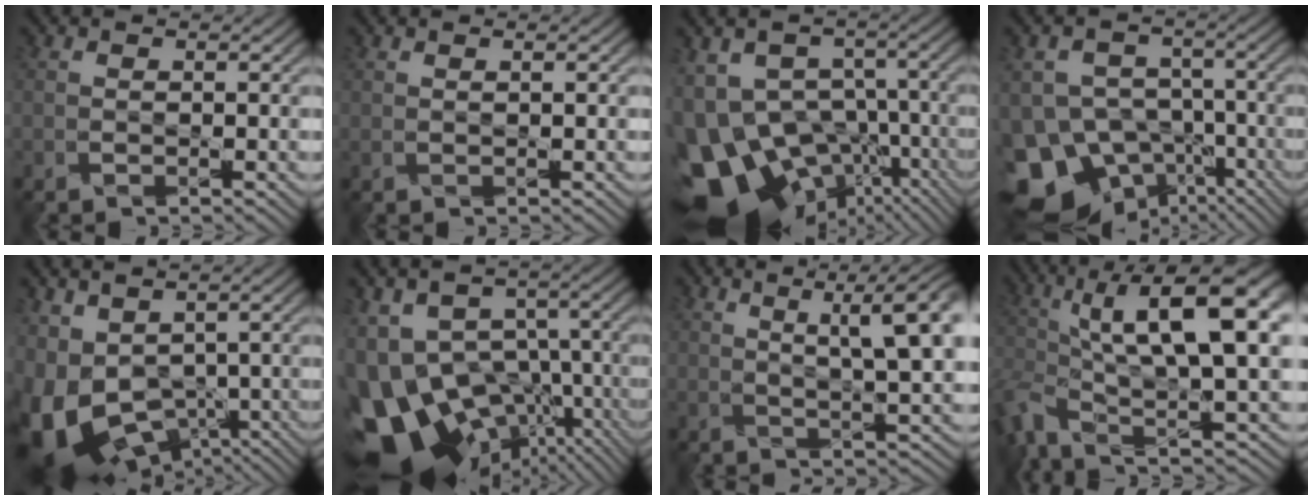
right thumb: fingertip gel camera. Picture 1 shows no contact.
{"total": 0.6, "force": [0.5, 0.0, 0.4], "torque": [-0.003, 0.008, 0.007]}
{"total": 16.1, "force": [-8.0, 11.1, 8.6], "torque": [-0.198, -0.022, -0.113]}
{"total": 16.0, "force": [-9.8, 11.7, 4.7], "torque": [-0.125, -0.051, -0.135]}
{"total": 12.1, "force": [-2.5, 8.5, 8.3], "torque": [-0.216, -0.034, -0.011]}
{"total": 17.6, "force": [-7.9, 12.0, 10.2], "torque": [-0.220, -0.029, -0.085]}
{"total": 11.2, "force": [4.0, 2.9, 10.1], "torque": [-0.121, 0.031, 0.066]}
{"total": 14.1, "force": [0.6, 4.6, 13.4], "torque": [-0.246, -0.008, 0.020]}